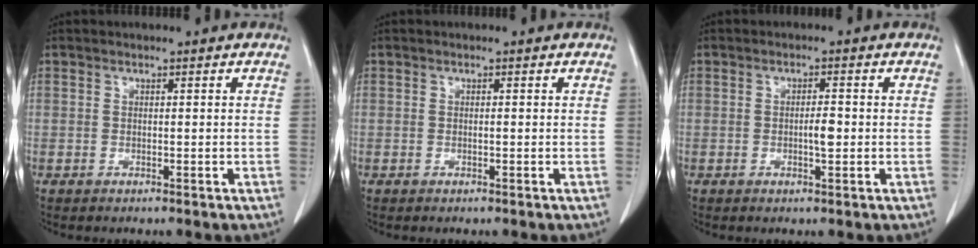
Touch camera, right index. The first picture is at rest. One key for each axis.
{"total": 0.0}
{"total": 2.3, "fx": -0.2, "fy": 0.4, "fz": 2.2, "tx": -0.039, "ty": 0.003, "tz": -0.002}